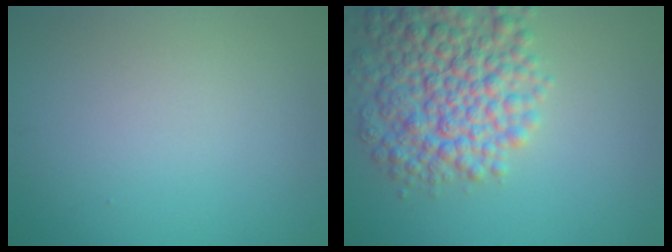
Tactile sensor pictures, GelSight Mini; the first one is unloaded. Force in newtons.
{"total": 8.4, "press": 8.4, "slide": 0.3}